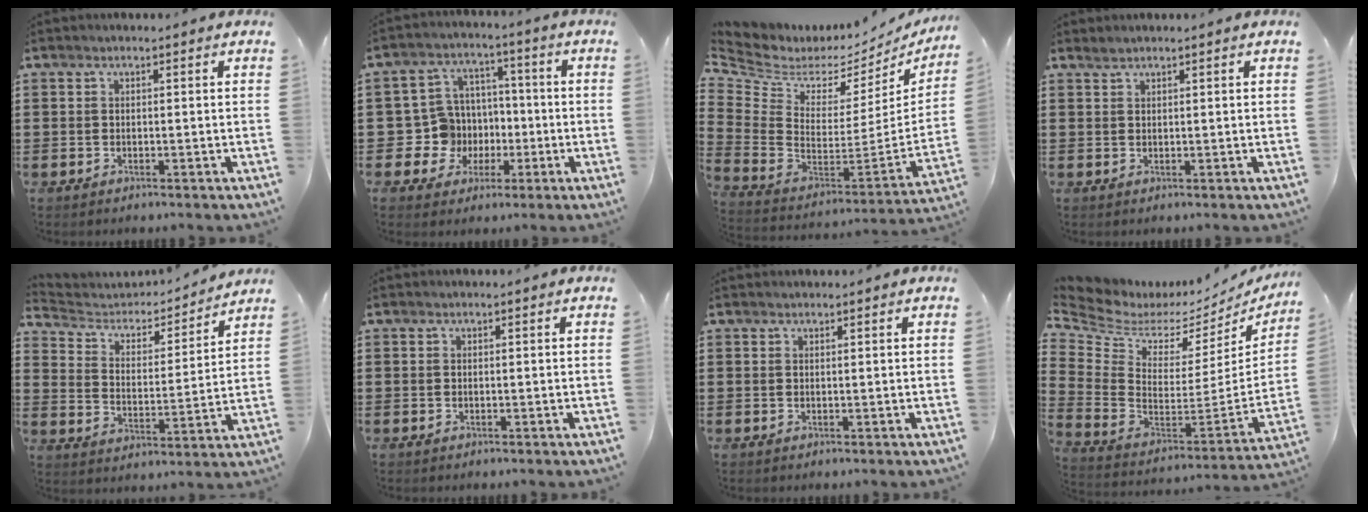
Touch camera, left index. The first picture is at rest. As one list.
[{"total": 8.6, "force": [-0.9, 8.5, 1.2], "torque": [-0.079, 0.002, -0.009]}, {"total": 3.9, "force": [2.7, 2.6, 1.3], "torque": [-0.060, -0.042, 0.043]}, {"total": 0.8, "force": [0.8, 0.1, 0.2], "torque": [-0.006, 0.000, 0.017]}, {"total": 3.7, "force": [3.3, 1.6, 0.5], "torque": [-0.037, -0.027, 0.049]}, {"total": 0.0}, {"total": 0.7, "force": [0.6, 0.0, 0.2], "torque": [-0.005, -0.001, 0.013]}, {"total": 4.3, "force": [3.0, 2.7, 1.4], "torque": [-0.064, -0.041, 0.050]}]